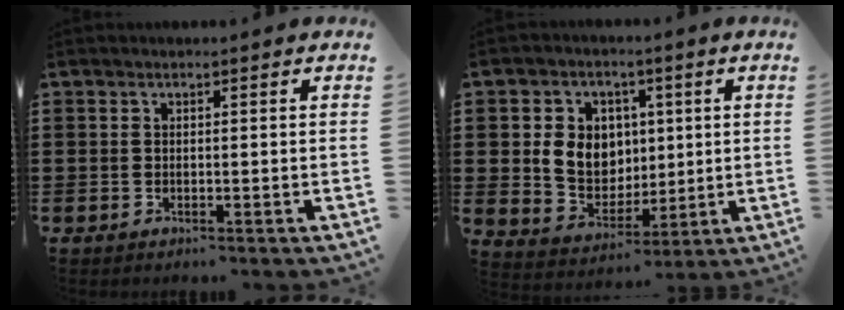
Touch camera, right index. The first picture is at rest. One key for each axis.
{"total": 8.0, "fx": 1.7, "fy": 7.4, "fz": 2.5, "tx": -0.068, "ty": 0.010, "tz": 0.033}